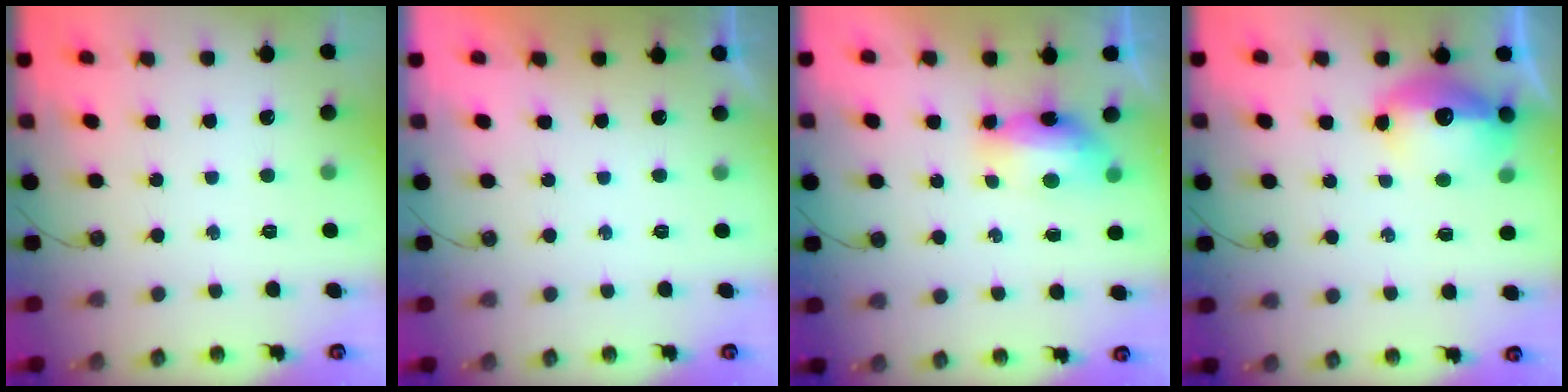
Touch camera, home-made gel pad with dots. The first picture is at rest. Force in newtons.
{"total": 0.0}
{"total": 16.8, "press": 10.4, "slide": 13.1}
{"total": 13.3, "press": 13.3, "slide": 1.5}